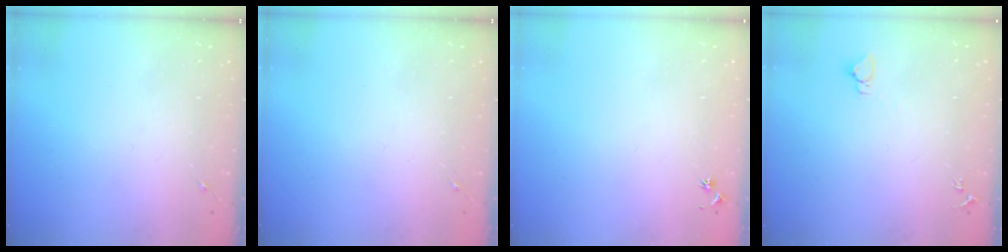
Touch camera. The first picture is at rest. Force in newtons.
{"total": 0.0}
{"total": 3.0, "press": 2.9, "slide": 0.3}
{"total": 2.8, "press": 2.8, "slide": 0.2}